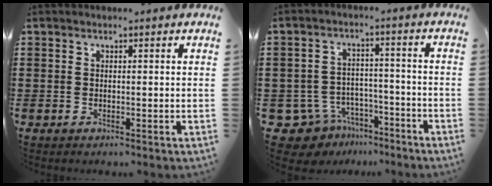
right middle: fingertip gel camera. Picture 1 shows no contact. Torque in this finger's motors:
{"motor_torque": [-0.14, -0.15, 0.07, -0.02]}